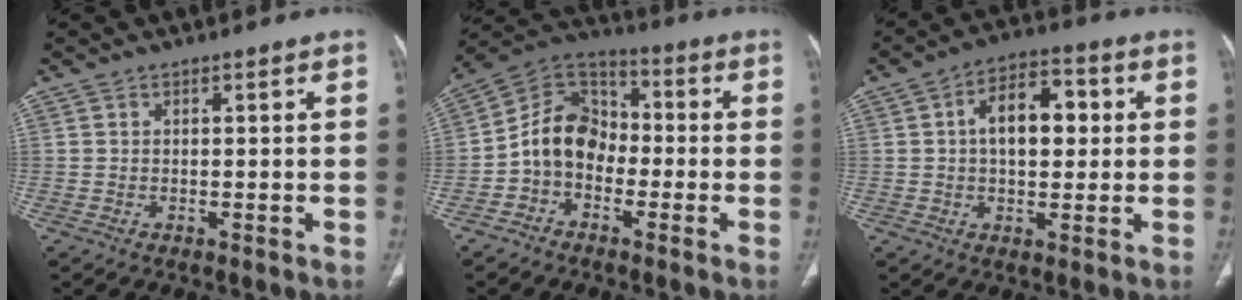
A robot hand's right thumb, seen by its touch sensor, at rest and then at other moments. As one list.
[{"total": 10.9, "force": [-2.6, 8.5, 6.2], "torque": [-0.093, 0.050, -0.063]}, {"total": 11.0, "force": [1.6, 6.5, 8.8], "torque": [-0.114, 0.021, 0.021]}]